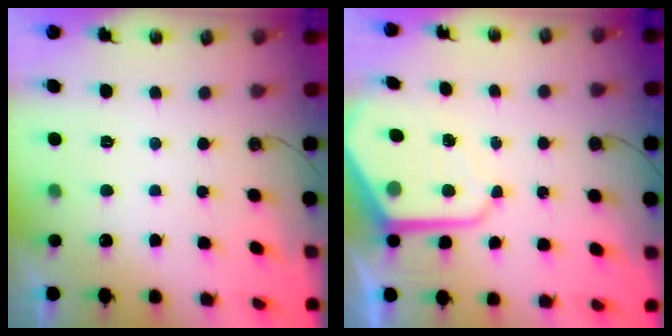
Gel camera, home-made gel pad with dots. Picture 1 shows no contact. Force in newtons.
{"total": 10.1, "press": 10.0, "slide": 0.7}